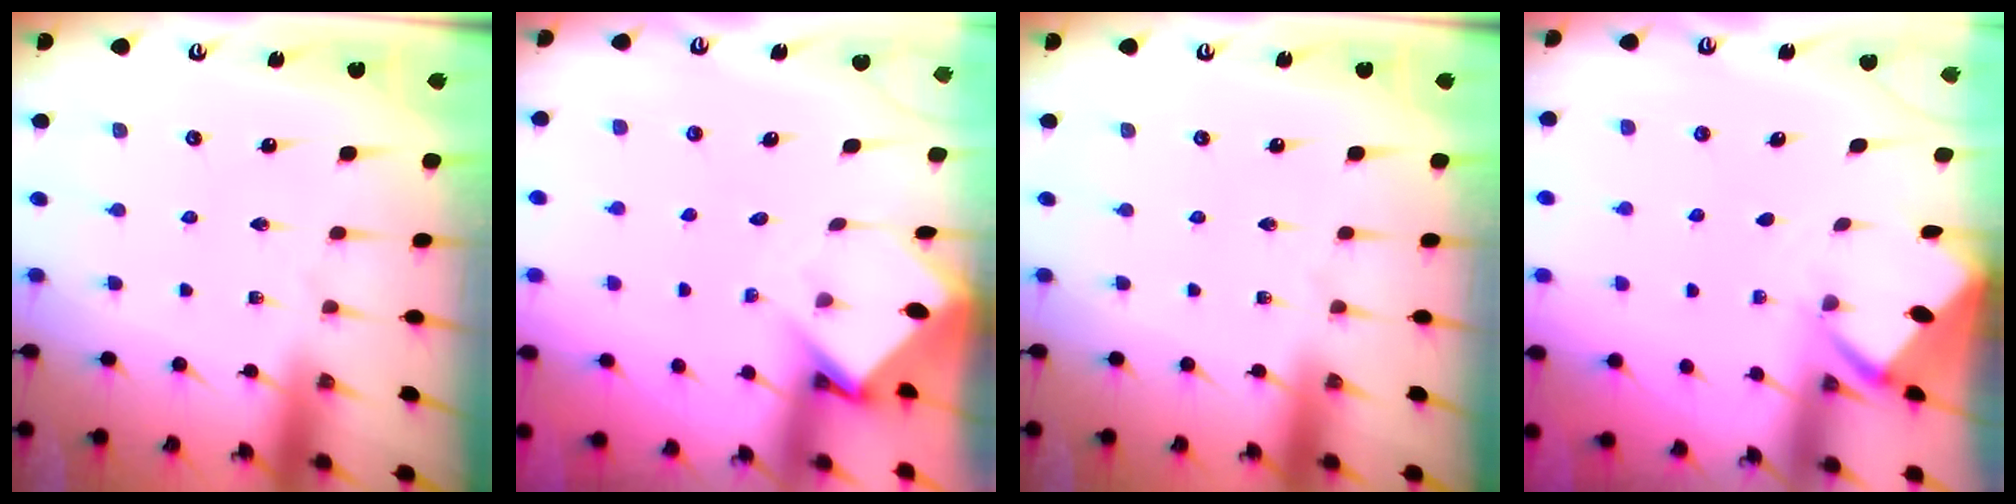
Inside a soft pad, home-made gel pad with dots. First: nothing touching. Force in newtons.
{"total": 3.6, "press": 3.6, "slide": 0.2}
{"total": 0.0}
{"total": 2.3, "press": 2.3, "slide": 0.1}